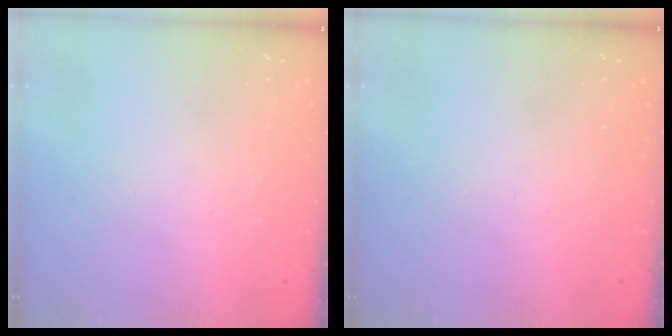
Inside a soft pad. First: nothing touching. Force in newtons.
{"total": 0.0}